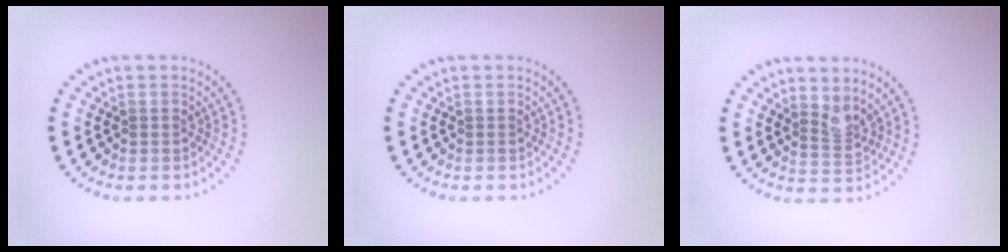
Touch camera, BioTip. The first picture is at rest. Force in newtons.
{"total": 0.0}
{"total": 2.0, "press": 1.4, "slide": 1.4}